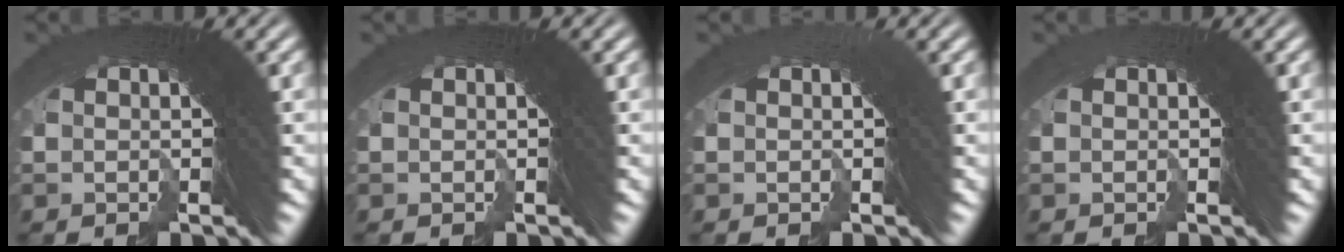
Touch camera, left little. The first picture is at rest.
{"total": 0.0}
{"total": 1.8, "force": [-0.5, -1.0, -1.4], "torque": [0.018, -0.002, -0.008]}
{"total": 0.9, "force": [-0.3, -0.3, -0.8], "torque": [0.014, -0.002, -0.006]}